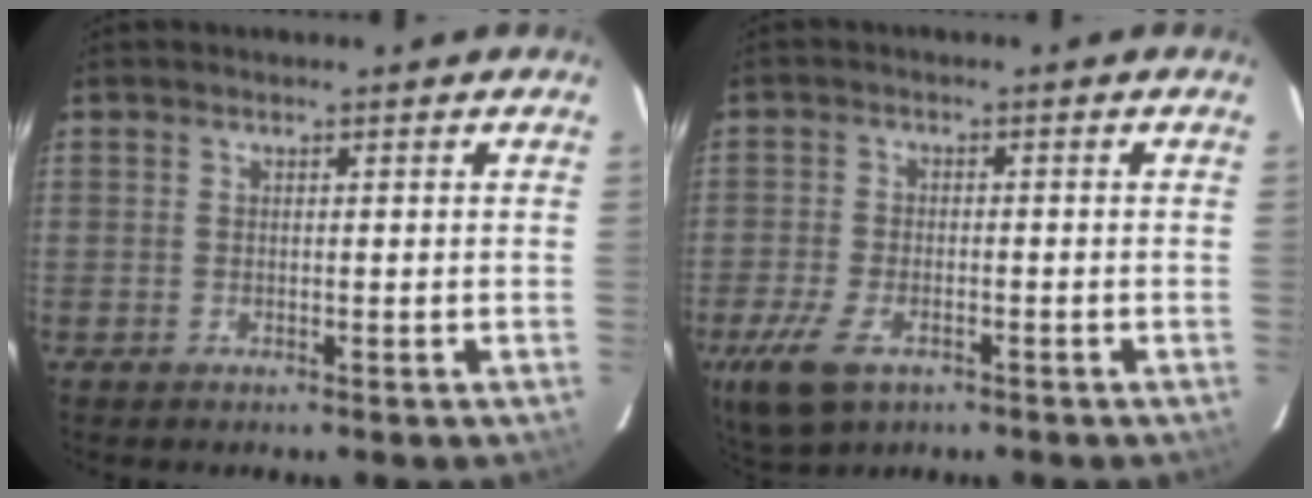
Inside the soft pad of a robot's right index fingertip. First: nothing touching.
{"total": 10.6, "force": [-5.7, 5.5, 7.1], "torque": [-0.177, -0.030, -0.101]}